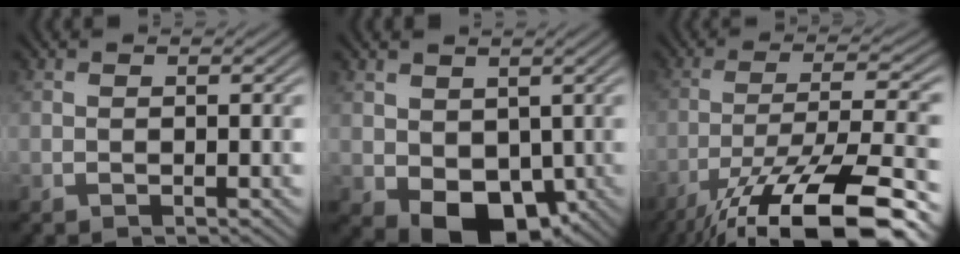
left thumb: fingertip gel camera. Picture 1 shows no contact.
{"total": 7.6, "force": [-1.1, 5.7, 4.9], "torque": [-0.098, -0.025, -0.012]}
{"total": 15.7, "force": [-10.2, 4.0, 11.3], "torque": [-0.206, -0.012, -0.168]}